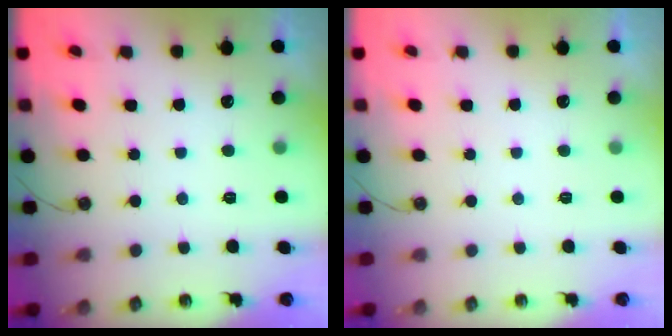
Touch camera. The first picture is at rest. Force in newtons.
{"total": 0.0}